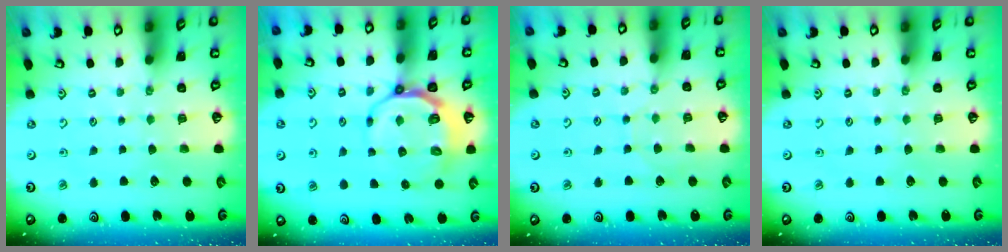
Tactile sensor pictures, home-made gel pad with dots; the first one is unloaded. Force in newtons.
{"total": 8.1, "press": 7.4, "slide": 3.4}
{"total": 2.8, "press": 2.8, "slide": 0.3}
{"total": 0.0}